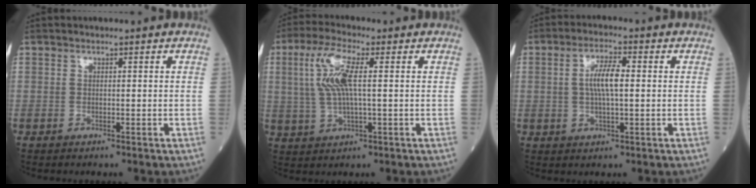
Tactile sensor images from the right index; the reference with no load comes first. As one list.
[{"total": 8.2, "force": [1.6, 1.7, 7.8], "torque": [-0.177, 0.011, 0.033]}, {"total": 5.6, "force": [0.5, 1.1, 5.4], "torque": [-0.107, 0.008, 0.008]}]